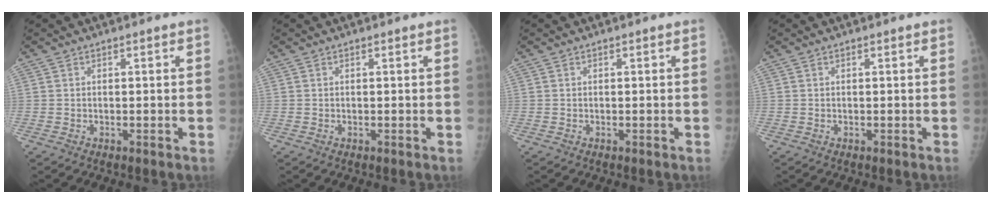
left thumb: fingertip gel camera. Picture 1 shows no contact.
{"total": 0.0}
{"total": 0.0}
{"total": 0.0}